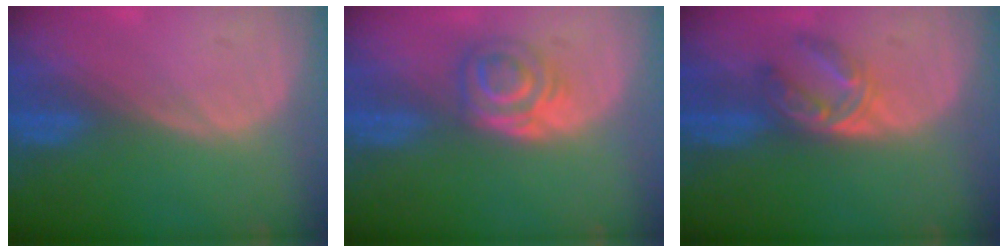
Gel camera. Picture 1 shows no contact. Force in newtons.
{"total": 5.2, "press": 4.8, "slide": 2.1}
{"total": 6.0, "press": 5.0, "slide": 3.3}